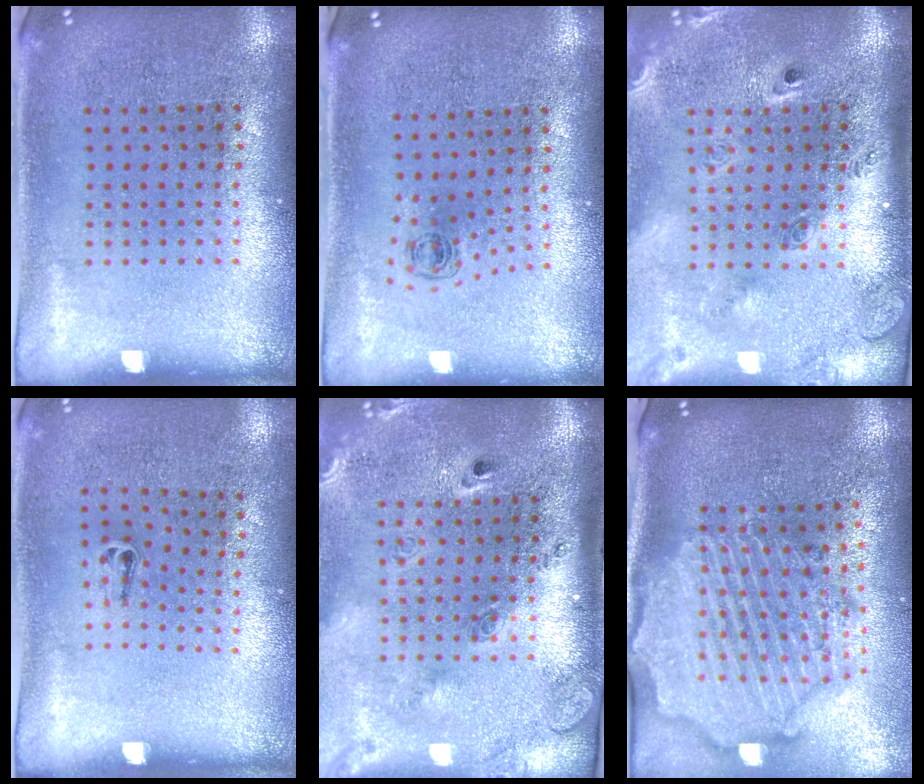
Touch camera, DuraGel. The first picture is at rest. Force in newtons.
{"total": 0.5, "press": 0.3, "slide": 0.4}
{"total": 2.7, "press": 2.0, "slide": 1.8}
{"total": 0.5, "press": 0.3, "slide": 0.4}
{"total": 2.9, "press": 2.0, "slide": 2.1}
{"total": 3.4, "press": 2.9, "slide": 1.8}